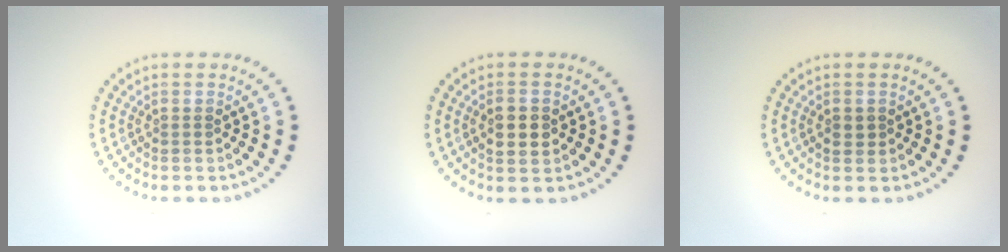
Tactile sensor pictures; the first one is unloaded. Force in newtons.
{"total": 2.2, "press": 2.2, "slide": 0.2}
{"total": 1.2, "press": 1.2, "slide": 0.2}